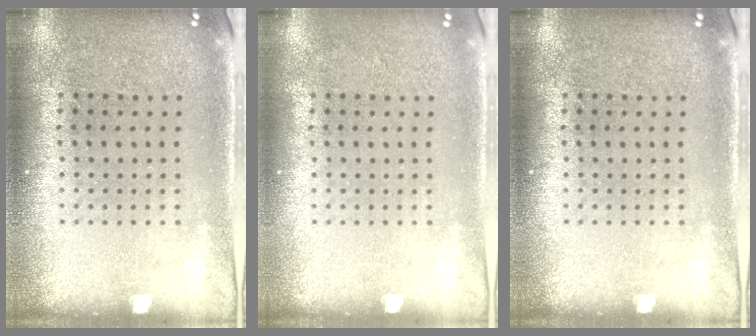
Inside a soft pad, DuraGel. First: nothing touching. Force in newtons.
{"total": 0.0}
{"total": 0.0}